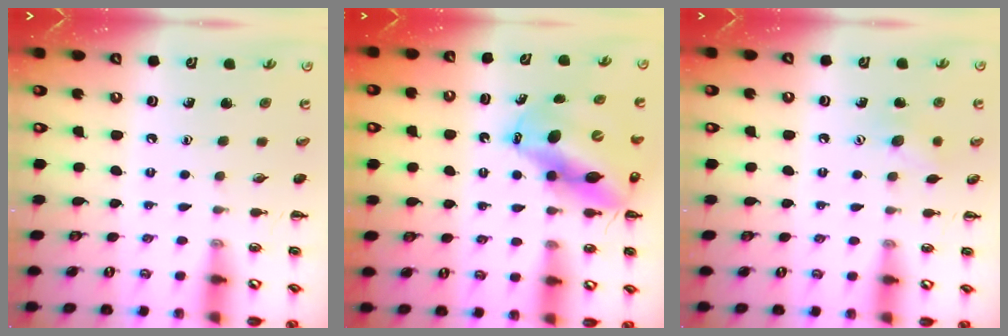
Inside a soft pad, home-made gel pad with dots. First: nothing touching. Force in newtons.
{"total": 14.1, "press": 13.6, "slide": 3.6}
{"total": 8.1, "press": 7.9, "slide": 1.8}